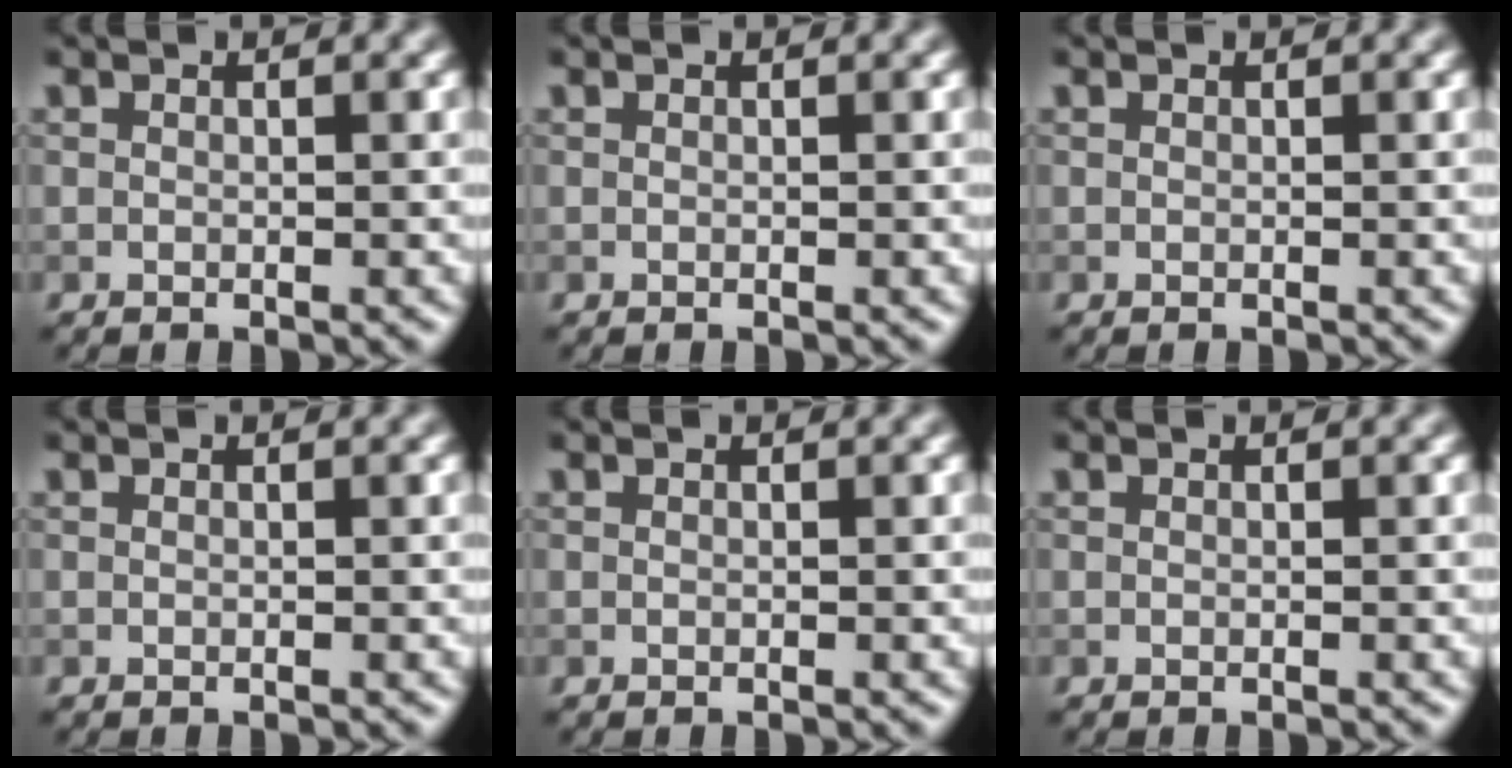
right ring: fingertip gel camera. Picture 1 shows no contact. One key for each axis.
{"total": 0.0}
{"total": 0.0}
{"total": 0.0}
{"total": 0.0}
{"total": 0.0}